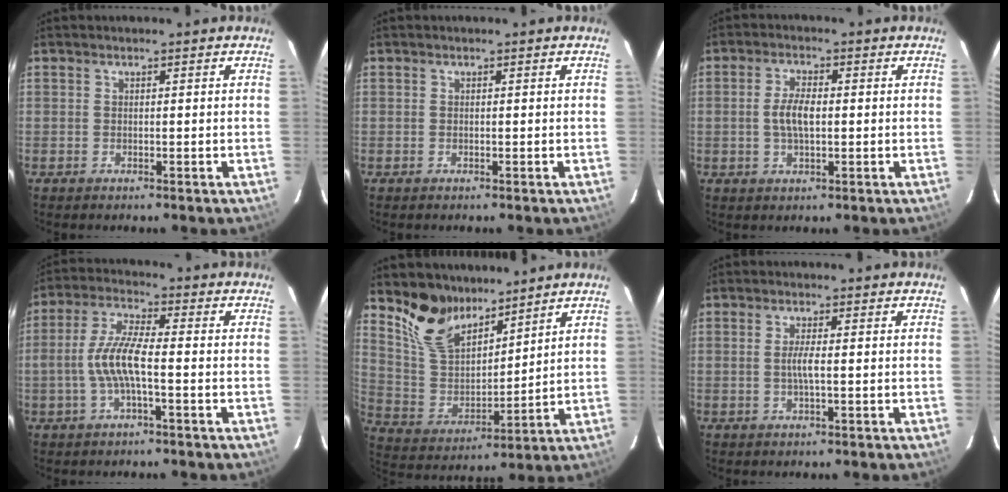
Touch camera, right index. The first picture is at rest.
{"total": 0.0}
{"total": 4.9, "force": [-0.2, 2.0, 4.4], "torque": [-0.088, 0.003, 0.000]}
{"total": 8.1, "force": [-1.8, 1.5, 7.8], "torque": [-0.167, 0.006, -0.036]}
{"total": 12.5, "force": [9.9, 5.7, 5.1], "torque": [-0.113, 0.004, 0.202]}
{"total": 2.3, "force": [-0.2, -0.1, 2.3], "torque": [-0.044, -0.002, -0.006]}